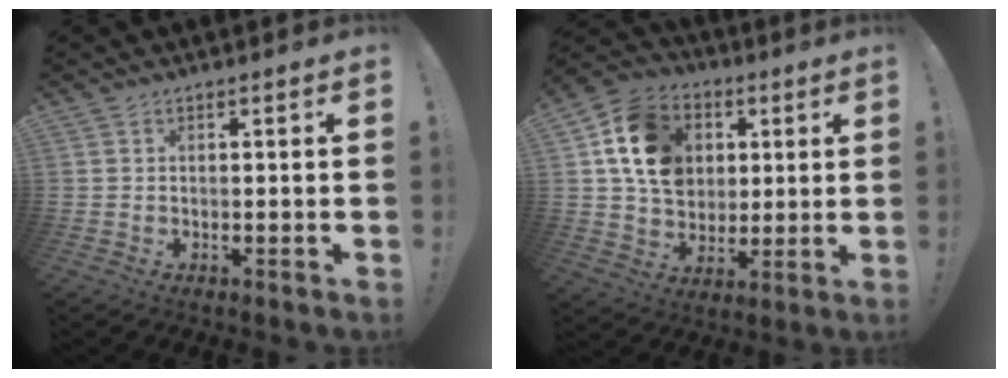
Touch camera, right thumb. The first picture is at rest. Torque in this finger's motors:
{"motor_torque": [2.37, 2.64, 0.75, -0.72, 0.53]}